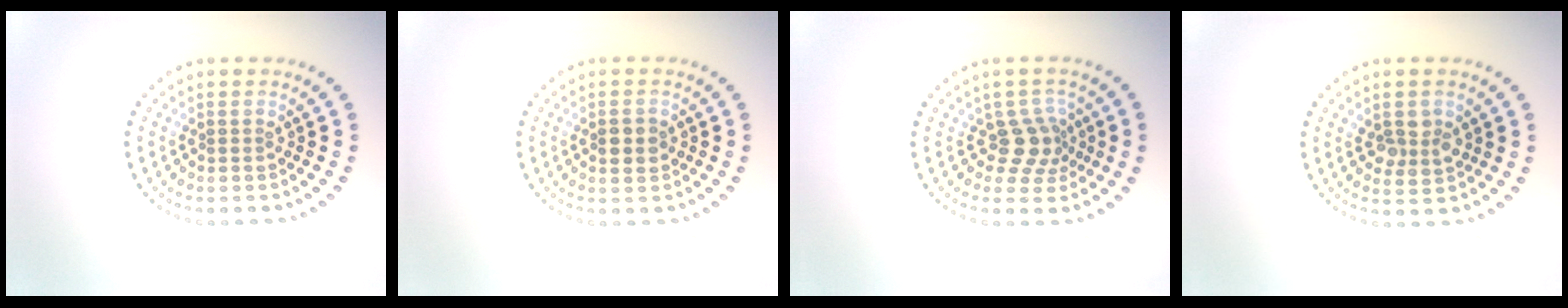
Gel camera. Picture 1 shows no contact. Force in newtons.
{"total": 2.2, "press": 2.2, "slide": 0.1}
{"total": 2.9, "press": 2.1, "slide": 2.0}
{"total": 2.4, "press": 2.4, "slide": 0.6}